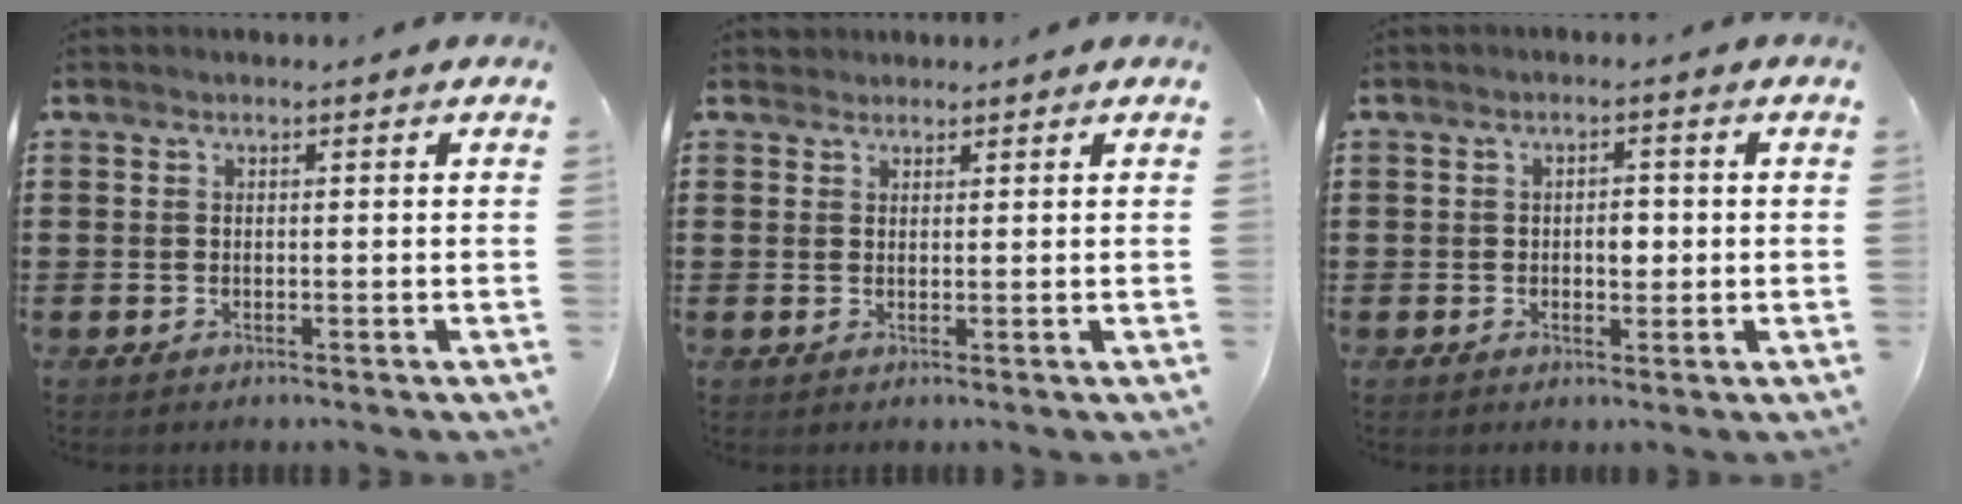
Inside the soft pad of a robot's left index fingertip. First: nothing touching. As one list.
[{"total": 1.4, "force": [1.3, 0.6, -0.1], "torque": [-0.002, 0.002, 0.026]}, {"total": 2.7, "force": [-0.2, 1.6, 2.2], "torque": [-0.028, -0.001, -0.011]}]